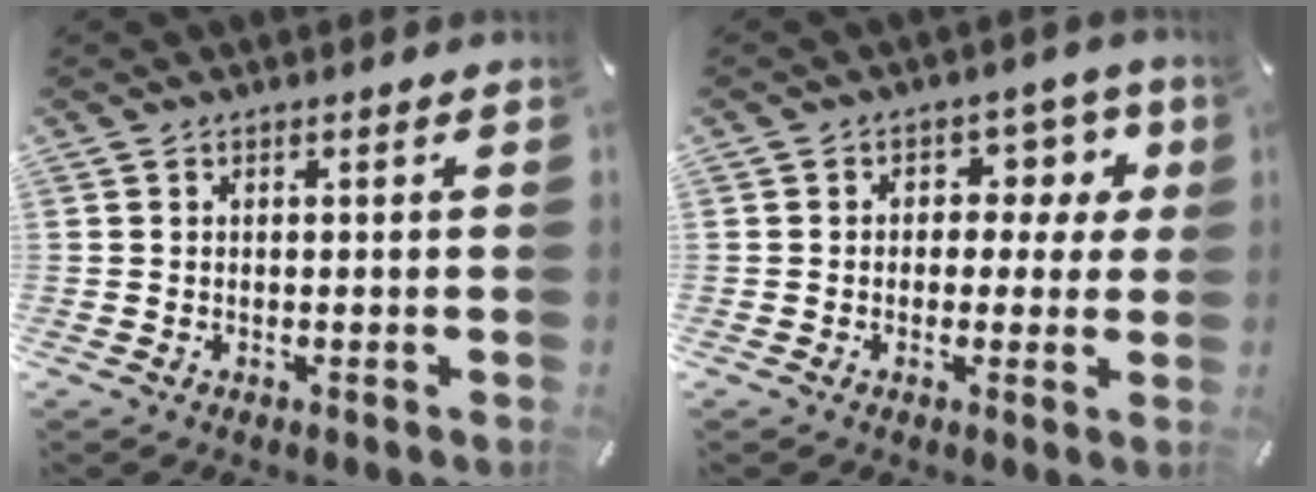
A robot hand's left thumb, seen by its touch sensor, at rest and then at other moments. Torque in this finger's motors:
{"motor_torque": [0.10, 0.07, 0.25, 0.13, -0.02]}